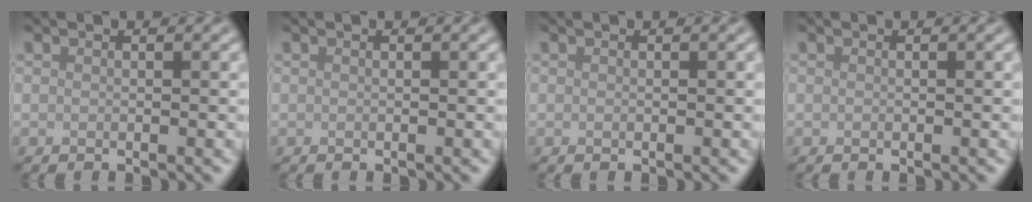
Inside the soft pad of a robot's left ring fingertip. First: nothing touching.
{"total": 0.0}
{"total": 0.0}
{"total": 0.0}